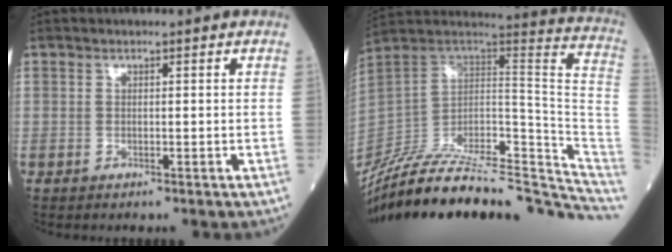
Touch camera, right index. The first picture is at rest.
{"total": 33.3, "force": [-29.3, 6.0, 14.7], "torque": [-0.177, -0.007, -0.420]}